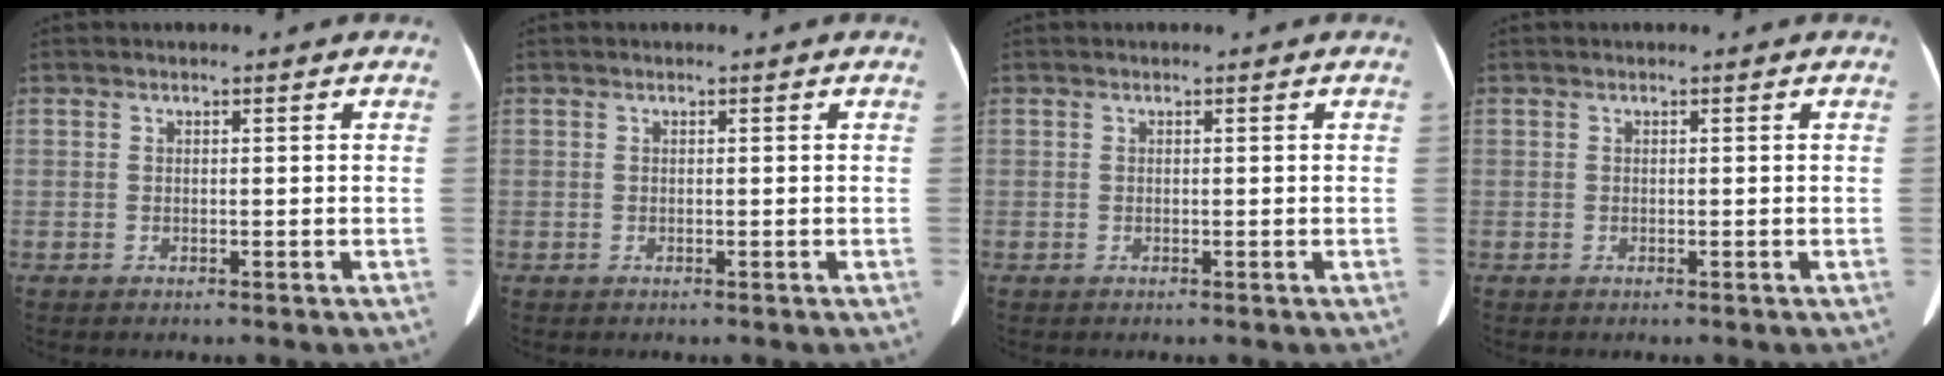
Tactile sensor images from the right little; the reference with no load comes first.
{"total": 0.0}
{"total": 0.0}
{"total": 0.0}